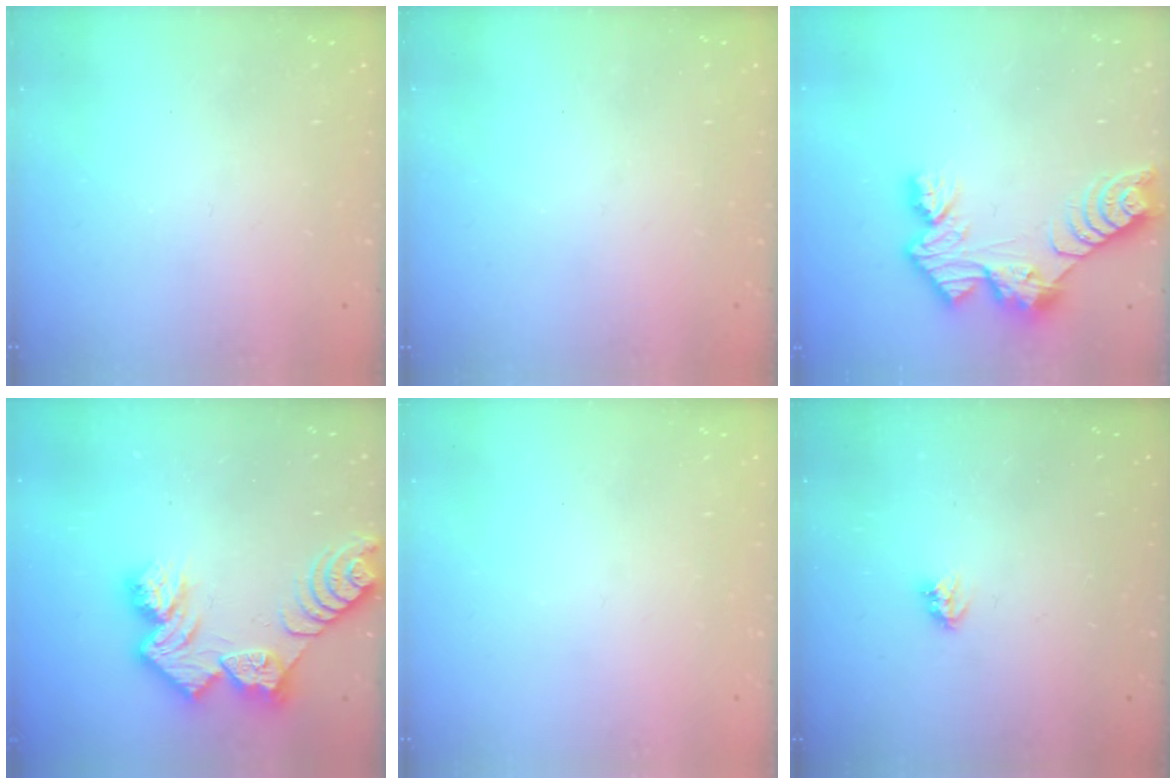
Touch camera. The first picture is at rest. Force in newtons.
{"total": 0.0}
{"total": 10.3, "press": 10.3, "slide": 1.0}
{"total": 12.5, "press": 12.5, "slide": 1.1}
{"total": 0.0}
{"total": 3.6, "press": 3.6, "slide": 0.5}